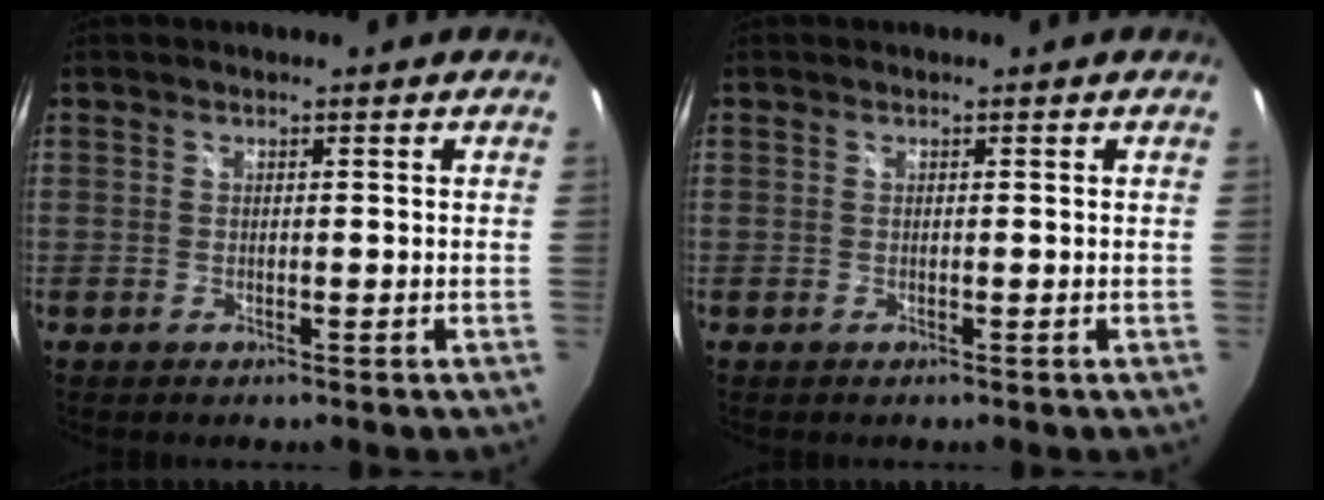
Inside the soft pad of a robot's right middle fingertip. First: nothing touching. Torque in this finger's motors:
{"motor_torque": [0.00, 0.00, 0.00, 0.00]}